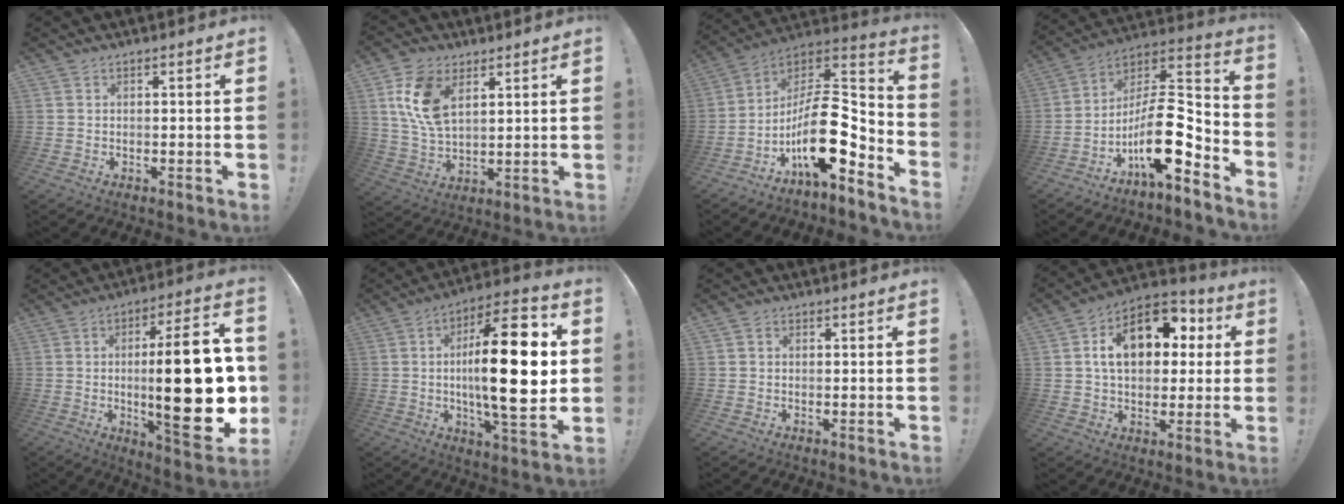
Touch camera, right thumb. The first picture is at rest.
{"total": 12.7, "force": [5.5, 7.5, 8.6], "torque": [-0.167, -0.014, 0.101]}
{"total": 19.6, "force": [-5.2, 10.4, 15.7], "torque": [-0.263, 0.022, -0.079]}
{"total": 17.1, "force": [-6.1, 8.1, 13.8], "torque": [-0.226, 0.024, -0.096]}
{"total": 29.3, "force": [-1.2, 8.2, 28.1], "torque": [-0.449, -0.013, -0.017]}
{"total": 25.6, "force": [1.0, 8.2, 24.2], "torque": [-0.404, -0.005, 0.008]}
{"total": 1.0, "force": [0.2, 1.0, 0.2], "torque": [0.000, 0.001, 0.003]}
{"total": 17.3, "force": [5.0, 11.2, 12.2], "torque": [-0.193, -0.002, 0.090]}